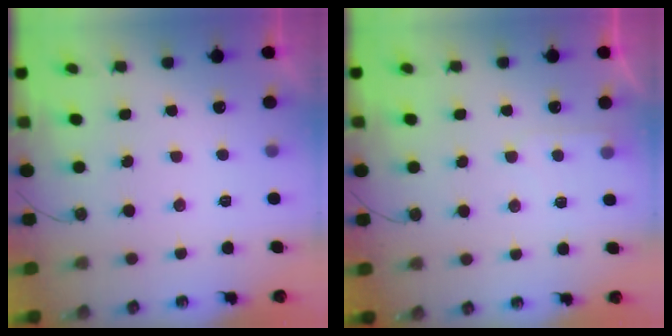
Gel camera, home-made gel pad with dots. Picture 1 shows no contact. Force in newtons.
{"total": 5.1, "press": 5.1, "slide": 0.6}